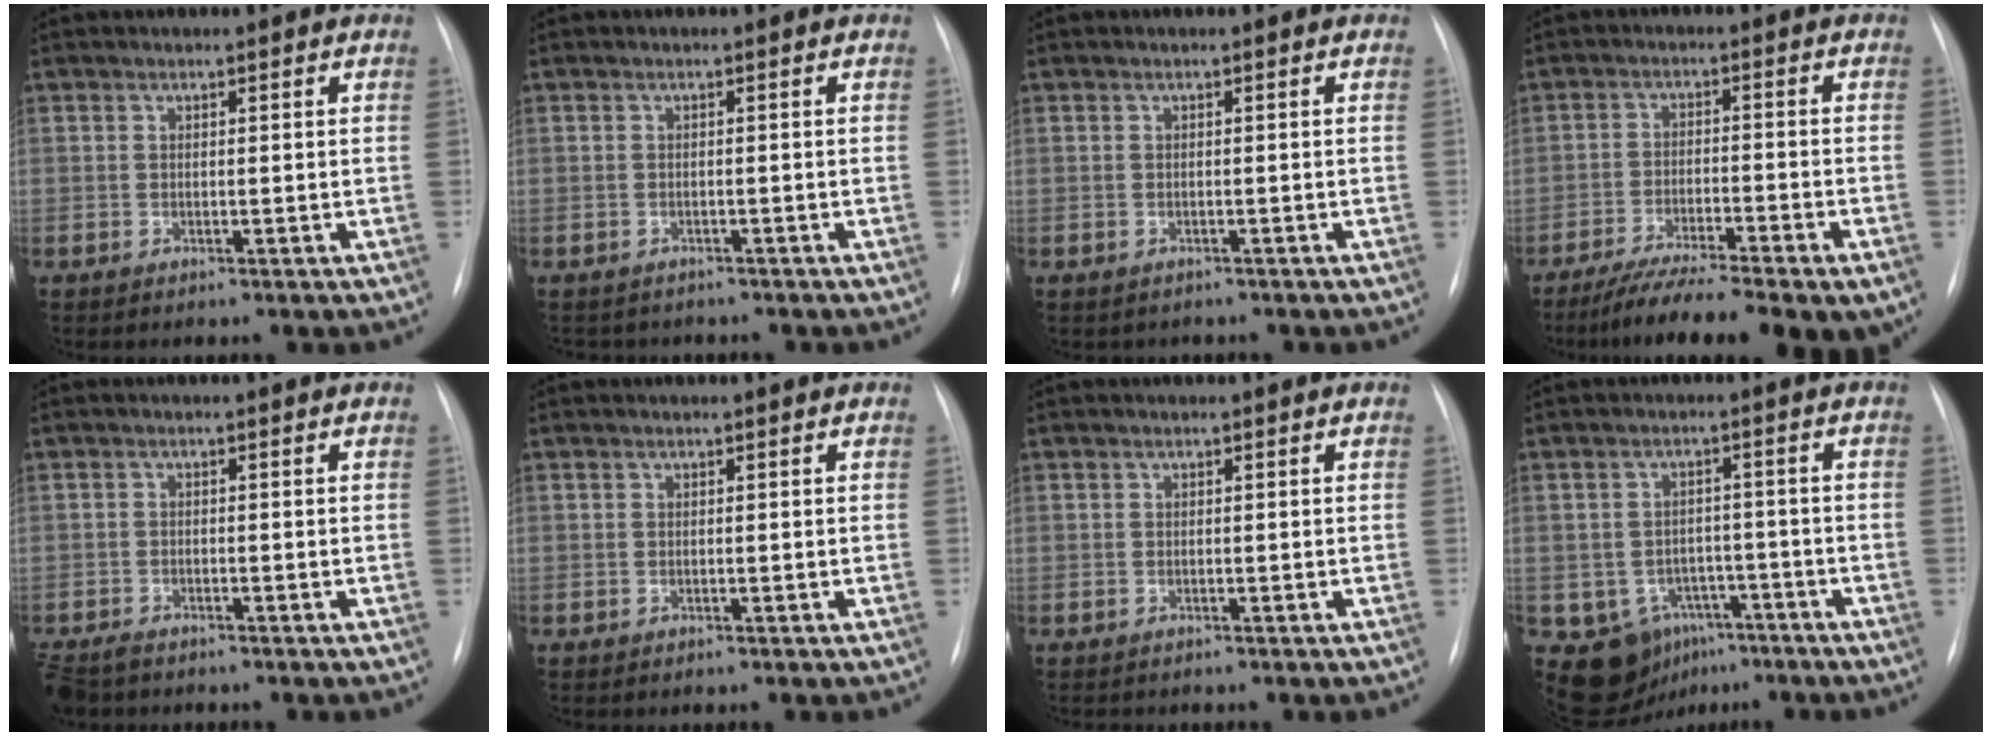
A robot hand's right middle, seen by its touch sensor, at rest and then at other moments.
{"total": 3.3, "force": [-2.9, 1.4, 0.2], "torque": [-0.005, 0.001, -0.037]}
{"total": 1.3, "force": [-1.1, 0.7, 0.0], "torque": [-0.006, 0.001, -0.013]}
{"total": 14.6, "force": [-10.7, 2.1, 9.7], "torque": [-0.137, -0.021, -0.166]}
{"total": 4.9, "force": [-4.1, 2.1, 1.7], "torque": [-0.031, -0.009, -0.071]}
{"total": 0.0}
{"total": 0.5, "force": [-0.4, 0.4, -0.1], "torque": [-0.001, 0.004, -0.008]}
{"total": 9.2, "force": [-5.2, 7.3, 2.2], "torque": [-0.034, 0.023, -0.065]}